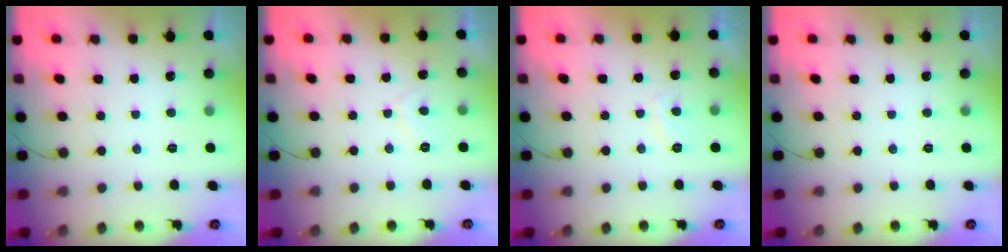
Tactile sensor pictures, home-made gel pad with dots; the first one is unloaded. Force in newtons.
{"total": 1.6, "press": 1.4, "slide": 0.7}
{"total": 3.1, "press": 2.9, "slide": 0.9}
{"total": 0.0}